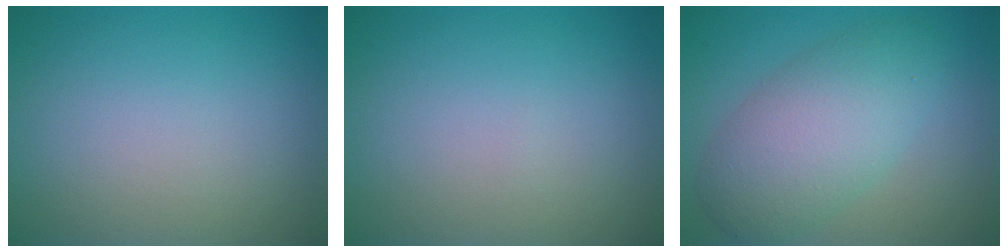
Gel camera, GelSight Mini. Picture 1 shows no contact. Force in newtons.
{"total": 0.0}
{"total": 6.4, "press": 6.4, "slide": 0.2}